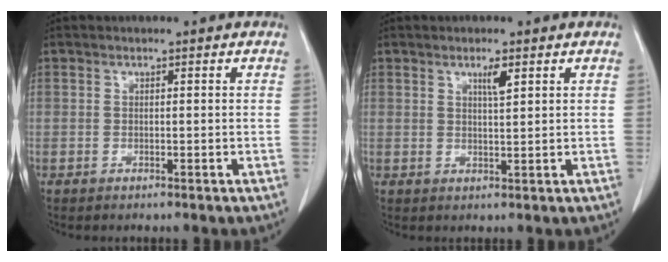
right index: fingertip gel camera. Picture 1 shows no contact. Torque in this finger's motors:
{"motor_torque": [0.28, 0.26, 0.01, 0.02]}